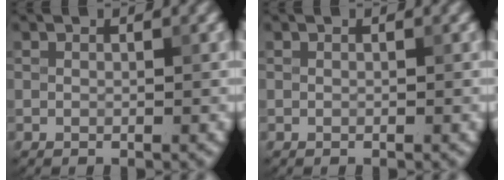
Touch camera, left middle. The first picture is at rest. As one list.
[{"total": 0.0}]